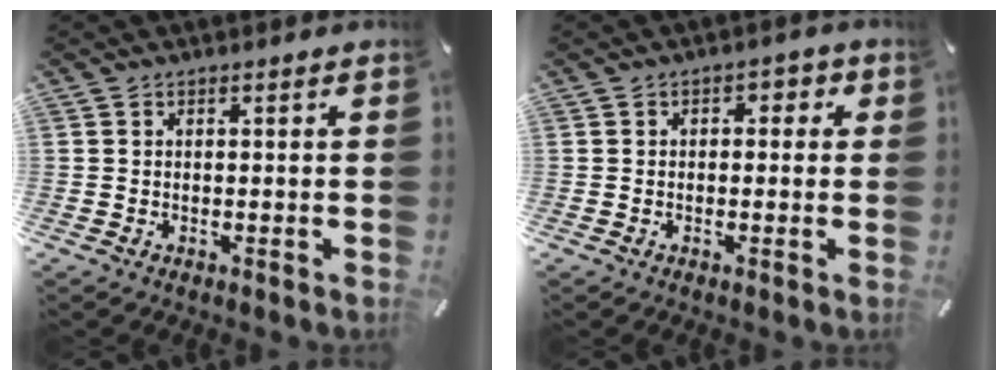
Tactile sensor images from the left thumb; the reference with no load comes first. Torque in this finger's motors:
{"motor_torque": [0.04, -0.27, 0.00, 0.14, 0.04]}